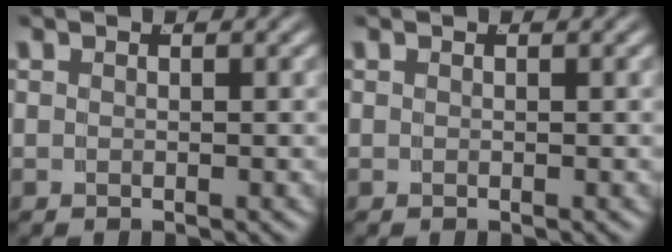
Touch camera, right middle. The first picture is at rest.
{"total": 0.0}